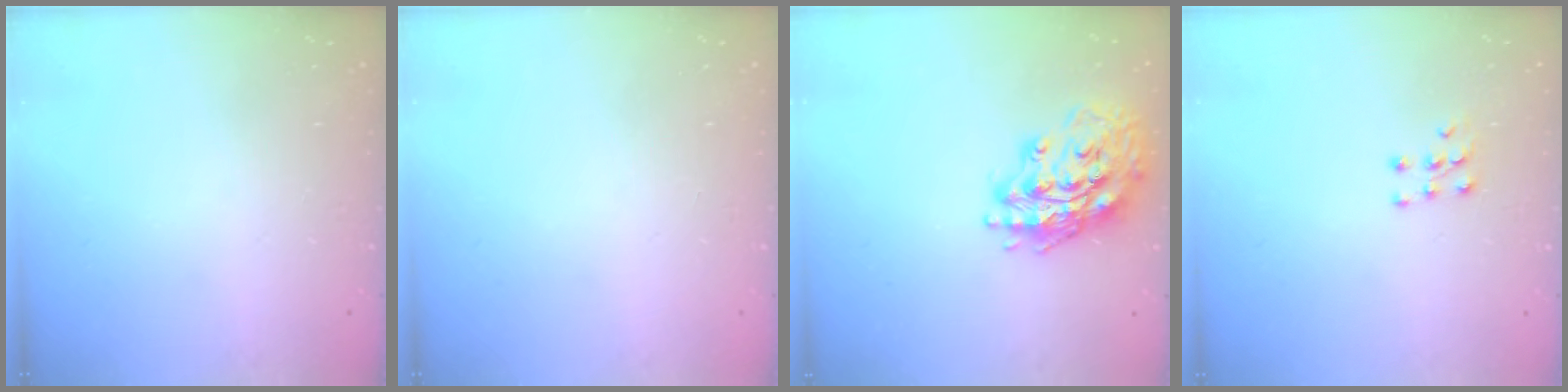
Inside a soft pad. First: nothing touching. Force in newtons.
{"total": 0.0}
{"total": 17.6, "press": 17.5, "slide": 2.3}
{"total": 5.0, "press": 5.0, "slide": 0.6}